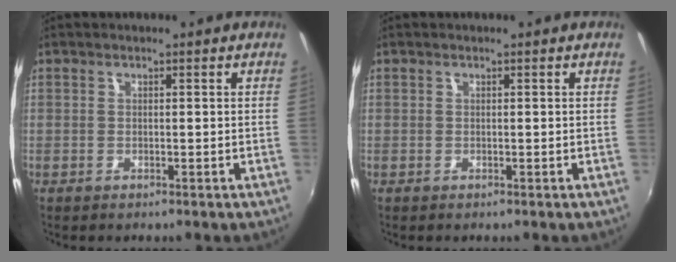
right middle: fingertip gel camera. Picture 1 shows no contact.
{"total": 0.0}